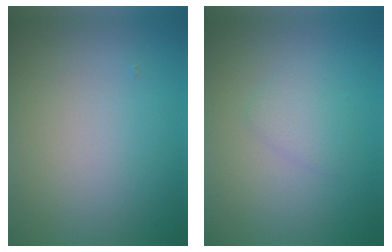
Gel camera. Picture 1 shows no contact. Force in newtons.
{"total": 1.4, "press": 1.4, "slide": 0.0}